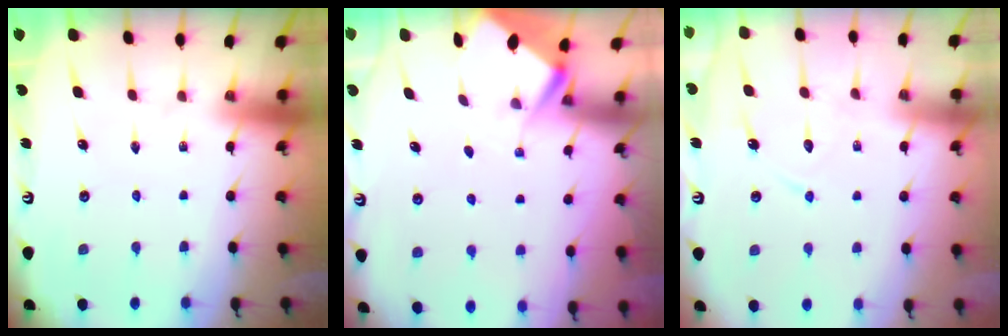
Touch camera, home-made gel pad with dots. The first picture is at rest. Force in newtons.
{"total": 2.9, "press": 2.8, "slide": 0.4}
{"total": 8.8, "press": 8.8, "slide": 0.7}